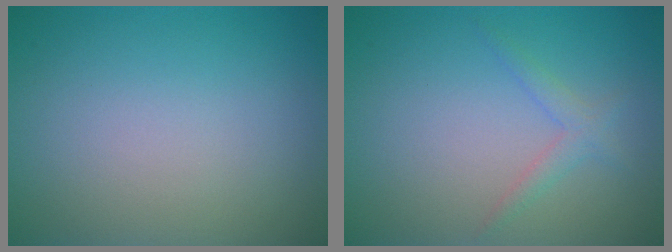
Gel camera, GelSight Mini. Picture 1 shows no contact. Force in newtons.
{"total": 1.5, "press": 1.5, "slide": 0.1}